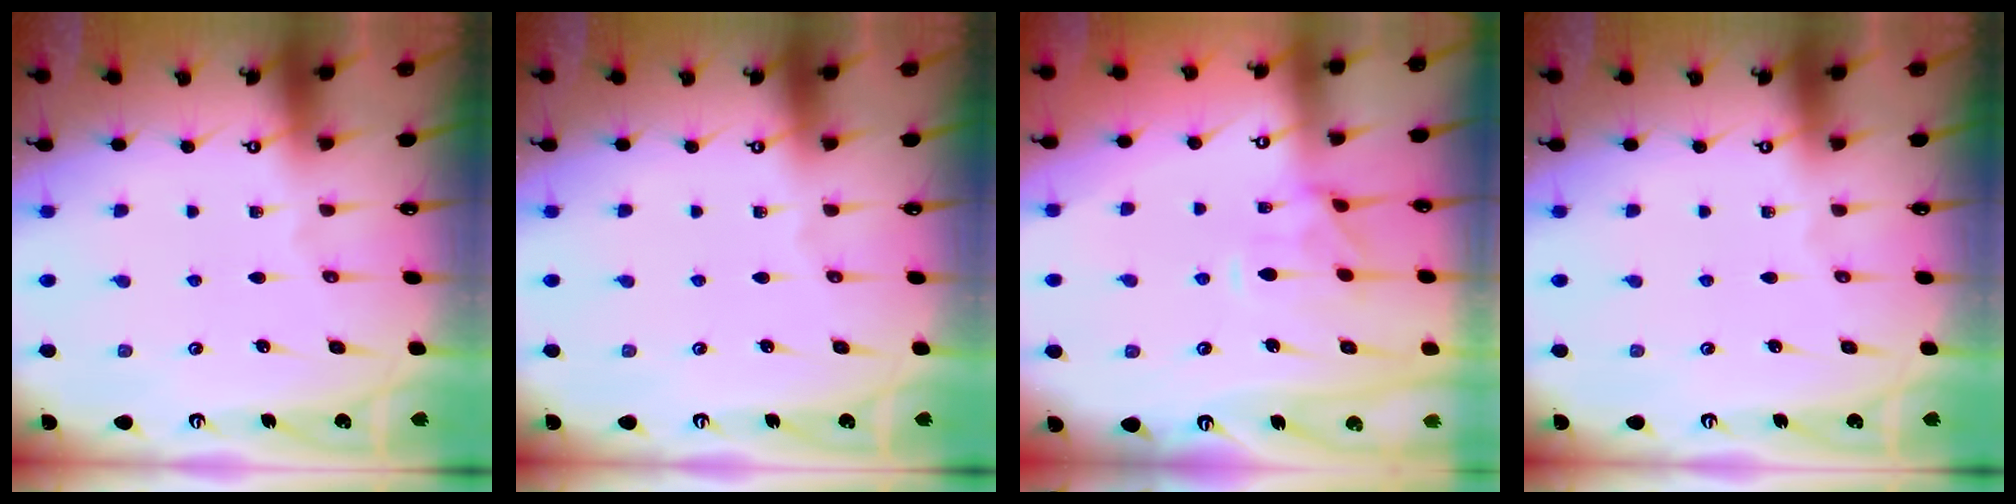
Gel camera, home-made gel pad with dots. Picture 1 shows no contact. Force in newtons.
{"total": 0.0}
{"total": 2.5, "press": 2.3, "slide": 1.1}
{"total": 0.0}